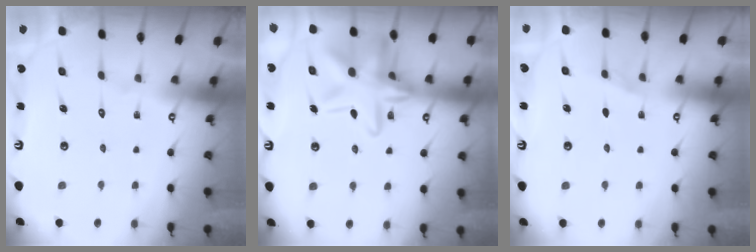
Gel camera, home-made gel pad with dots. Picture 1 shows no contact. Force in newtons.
{"total": 18.2, "press": 18.1, "slide": 1.3}
{"total": 1.8, "press": 1.3, "slide": 1.2}